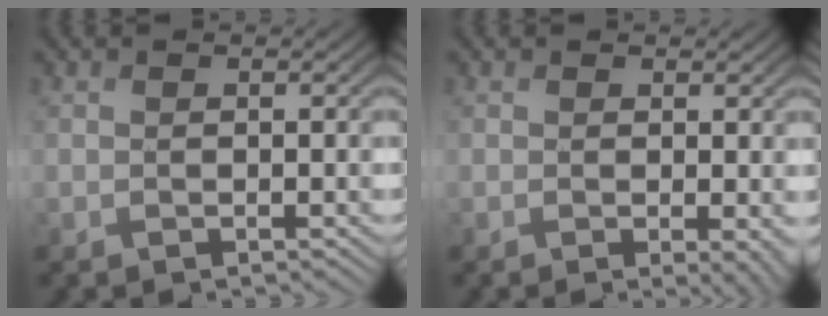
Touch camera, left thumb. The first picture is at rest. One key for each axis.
{"total": 2.3, "fx": -0.3, "fy": 0.4, "fz": 2.2, "tx": -0.035, "ty": -0.007, "tz": -0.007}